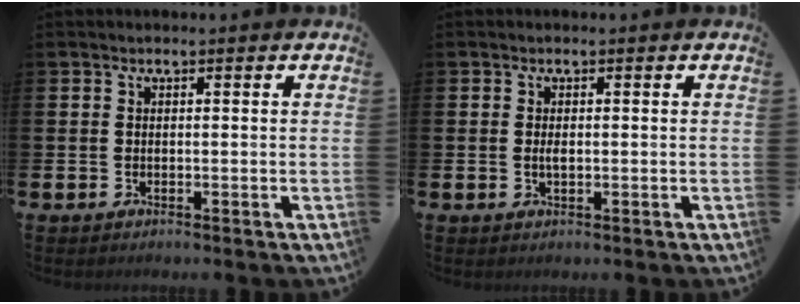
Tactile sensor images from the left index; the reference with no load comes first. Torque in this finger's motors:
{"motor_torque": [0.36, 0.26, 0.02, 0.00]}